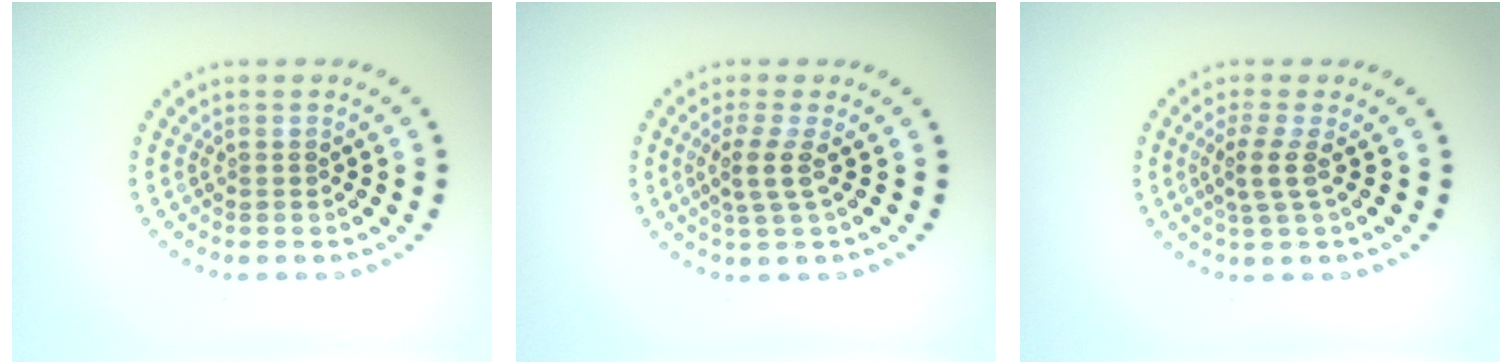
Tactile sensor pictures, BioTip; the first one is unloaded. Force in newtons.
{"total": 2.2, "press": 1.7, "slide": 1.4}
{"total": 2.1, "press": 1.6, "slide": 1.4}